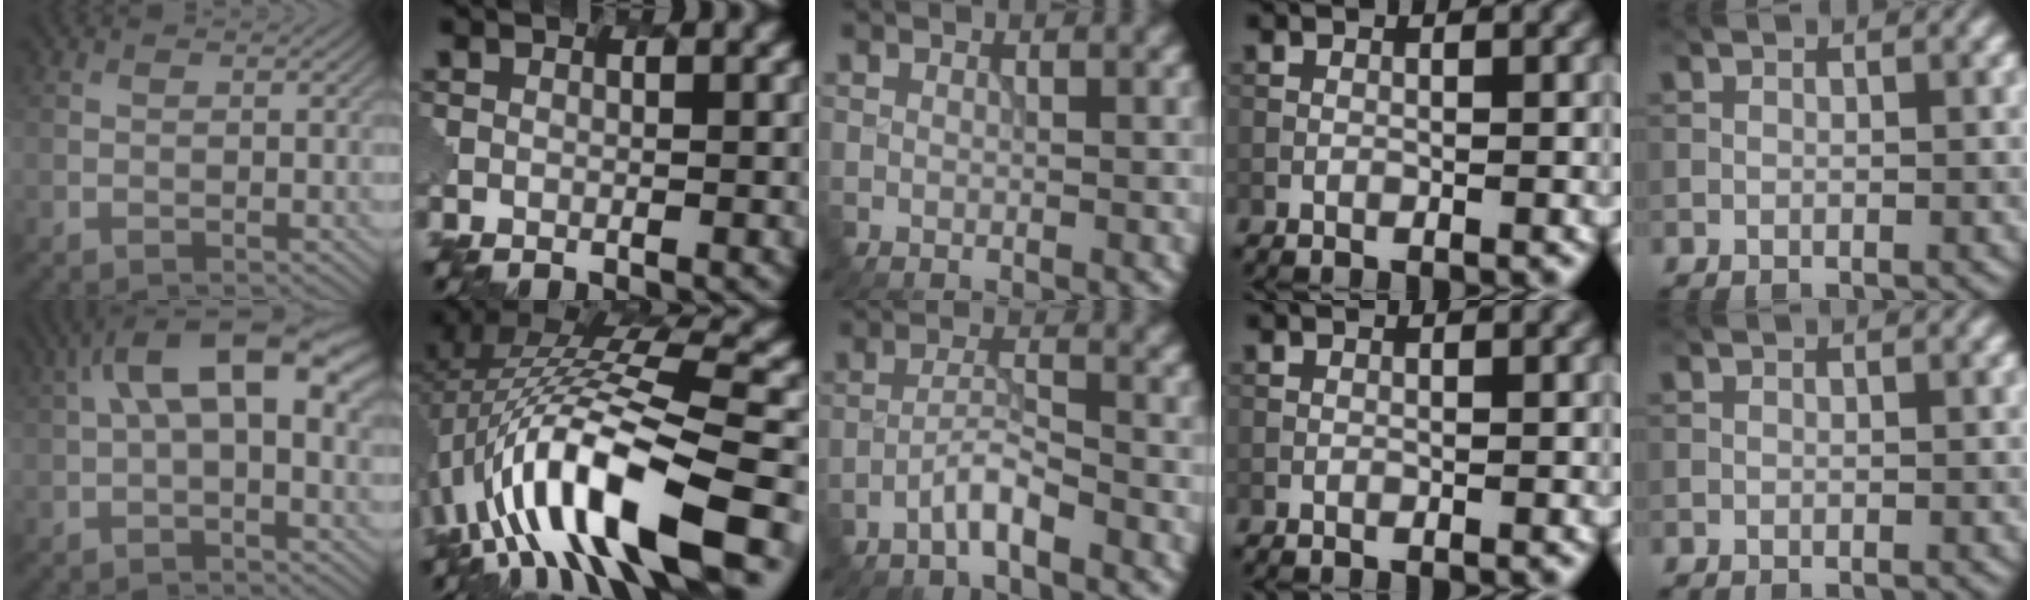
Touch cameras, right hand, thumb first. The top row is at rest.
{"thumb": {"total": 12.2, "force": [3.1, 5.2, 10.5], "torque": [-0.180, 0.015, 0.052]}, "index": {"total": 13.5, "force": [-4.3, 4.4, 12.1], "torque": [-0.223, 0.019, -0.059]}, "middle": {"total": 2.5, "force": [-1.8, 0.3, 1.7], "torque": [-0.032, 0.011, -0.041]}}